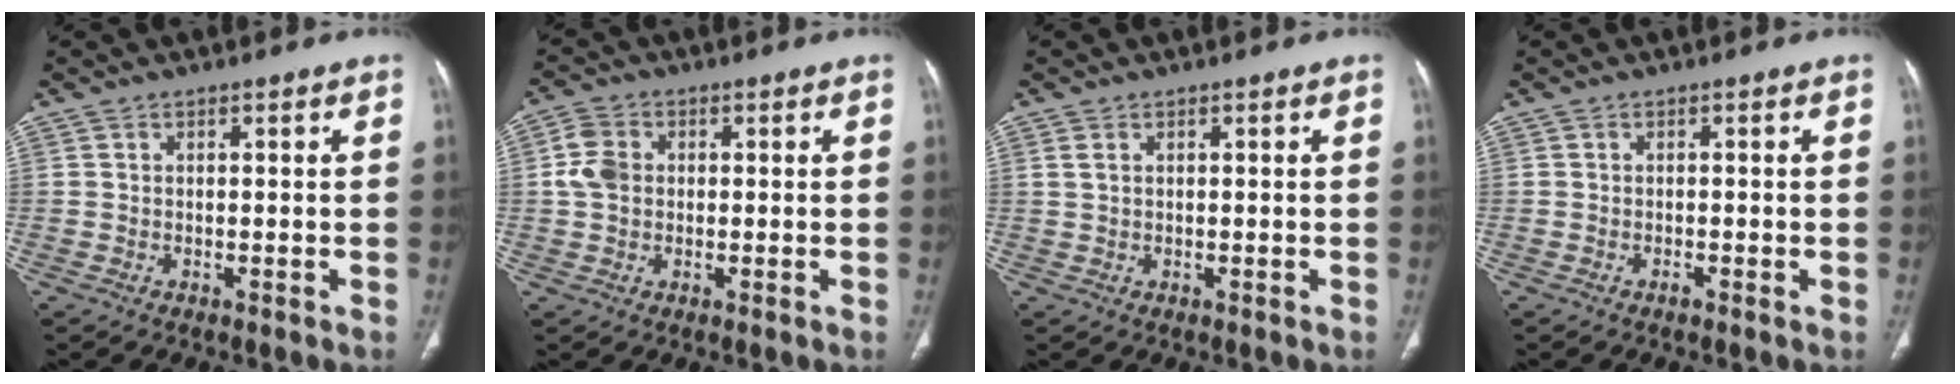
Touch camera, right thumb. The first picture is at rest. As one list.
[{"total": 5.3, "force": [0.5, 4.2, 3.2], "torque": [-0.061, 0.010, 0.006]}, {"total": 1.6, "force": [0.7, 1.0, 1.0], "torque": [-0.027, 0.004, 0.021]}, {"total": 0.8, "force": [-0.4, 0.3, 0.6], "torque": [-0.011, 0.000, -0.008]}]